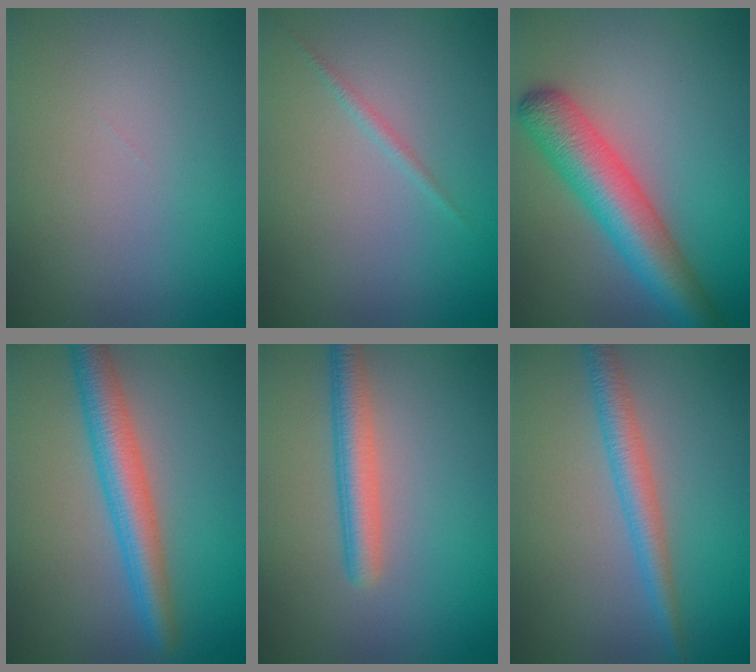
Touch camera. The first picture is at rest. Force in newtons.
{"total": 0.7, "press": 0.7, "slide": 0.1}
{"total": 6.7, "press": 6.7, "slide": 0.2}
{"total": 4.8, "press": 4.8, "slide": 0.1}
{"total": 3.3, "press": 3.3, "slide": 0.1}
{"total": 2.9, "press": 2.9, "slide": 0.1}